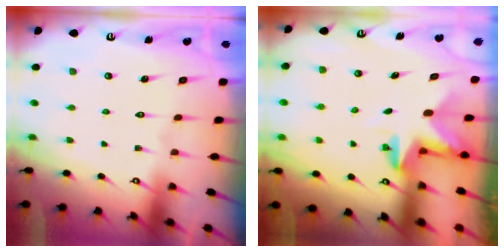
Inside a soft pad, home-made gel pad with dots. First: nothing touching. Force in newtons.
{"total": 2.8, "press": 2.8, "slide": 0.2}